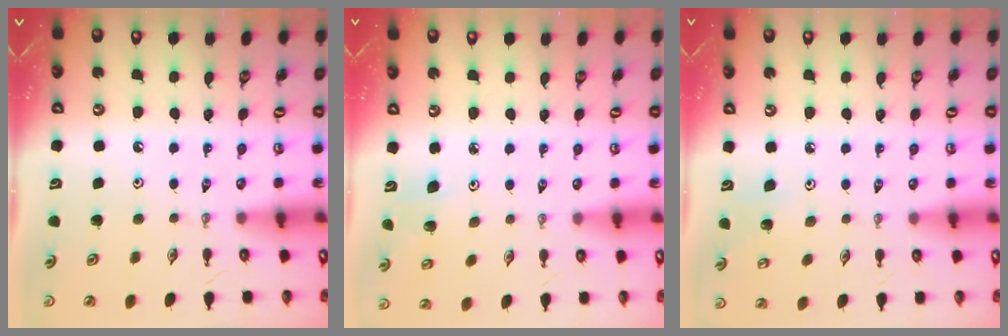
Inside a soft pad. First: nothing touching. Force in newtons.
{"total": 4.9, "press": 4.8, "slide": 0.9}
{"total": 5.5, "press": 5.3, "slide": 1.6}